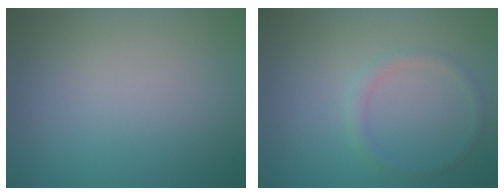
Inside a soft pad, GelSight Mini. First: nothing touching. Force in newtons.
{"total": 1.2, "press": 1.2, "slide": 0.0}